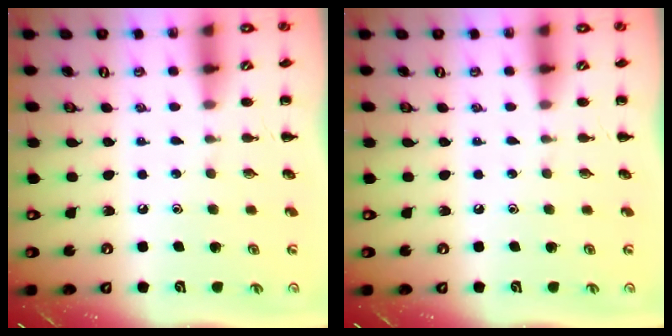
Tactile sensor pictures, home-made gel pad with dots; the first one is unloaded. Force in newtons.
{"total": 0.0}